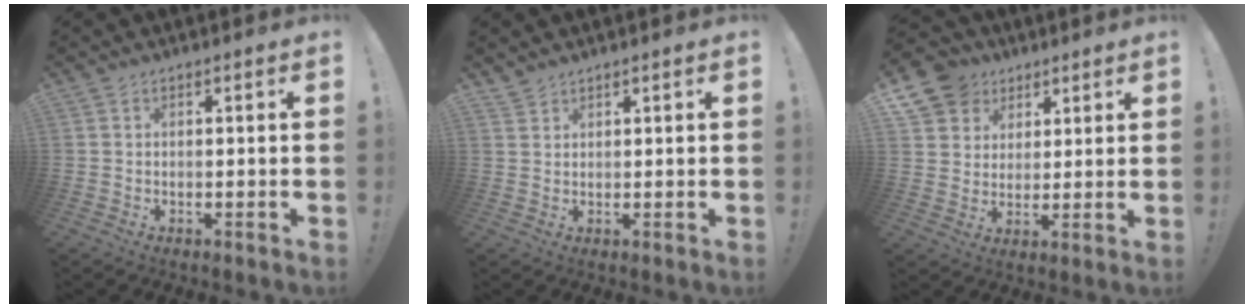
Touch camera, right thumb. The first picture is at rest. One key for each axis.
{"total": 2.0, "fx": 1.9, "fy": 0.5, "fz": 0.2, "tx": -0.001, "ty": -0.012, "tz": 0.036}
{"total": 10.8, "fx": 5.6, "fy": 8.9, "fz": 2.6, "tx": -0.035, "ty": -0.036, "tz": 0.112}